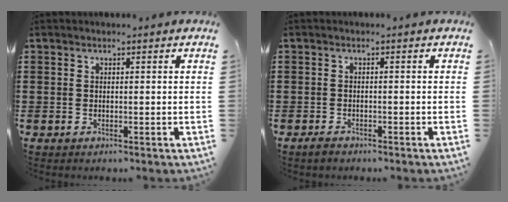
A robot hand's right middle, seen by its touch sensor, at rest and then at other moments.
{"total": 1.1, "force": [-0.9, 0.5, 0.5], "torque": [-0.013, -0.001, -0.018]}